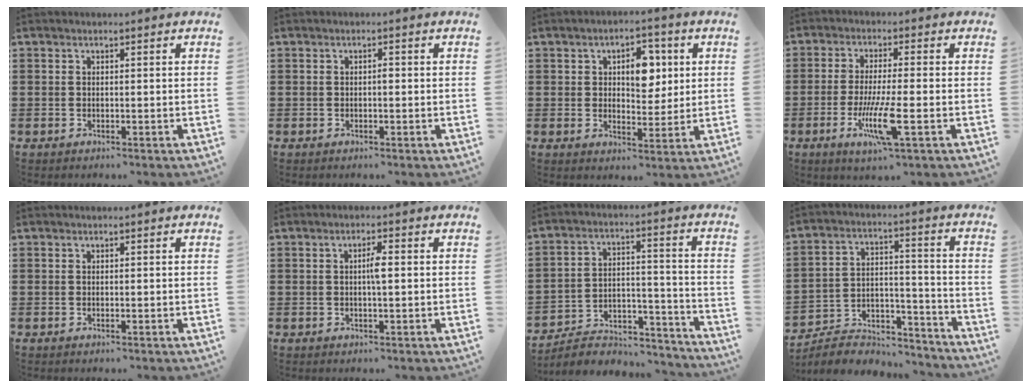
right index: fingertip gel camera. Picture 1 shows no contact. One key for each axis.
{"total": 0.7, "fx": -0.1, "fy": 0.2, "fz": 0.6, "tx": -0.012, "ty": -0.003, "tz": -0.002}
{"total": 5.8, "fx": 1.6, "fy": 3.7, "fz": 4.1, "tx": -0.060, "ty": 0.003, "tz": 0.016}
{"total": 8.2, "fx": -2.7, "fy": 0.9, "fz": 7.6, "tx": -0.156, "ty": -0.022, "tz": -0.052}
{"total": 0.0}
{"total": 2.5, "fx": 0.1, "fy": 0.4, "fz": 2.4, "tx": -0.045, "ty": -0.001, "tz": -0.001}
{"total": 5.0, "fx": -4.6, "fy": 1.7, "fz": 1.0, "tx": -0.020, "ty": 0.008, "tz": -0.092}
{"total": 5.8, "fx": -5.4, "fy": 1.8, "fz": 1.1, "tx": -0.026, "ty": 0.008, "tz": -0.106}